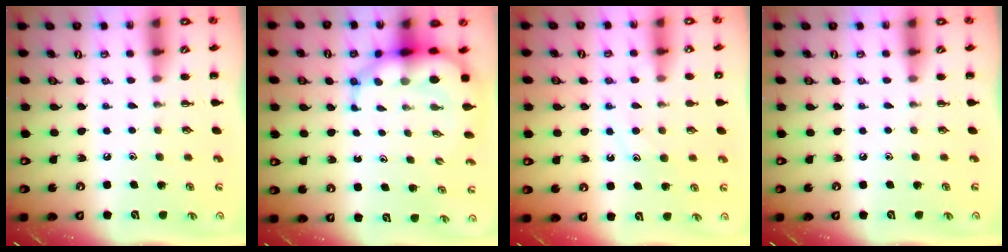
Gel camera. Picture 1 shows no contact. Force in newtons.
{"total": 9.6, "press": 9.2, "slide": 2.8}
{"total": 10.5, "press": 10.5, "slide": 0.6}
{"total": 0.0}